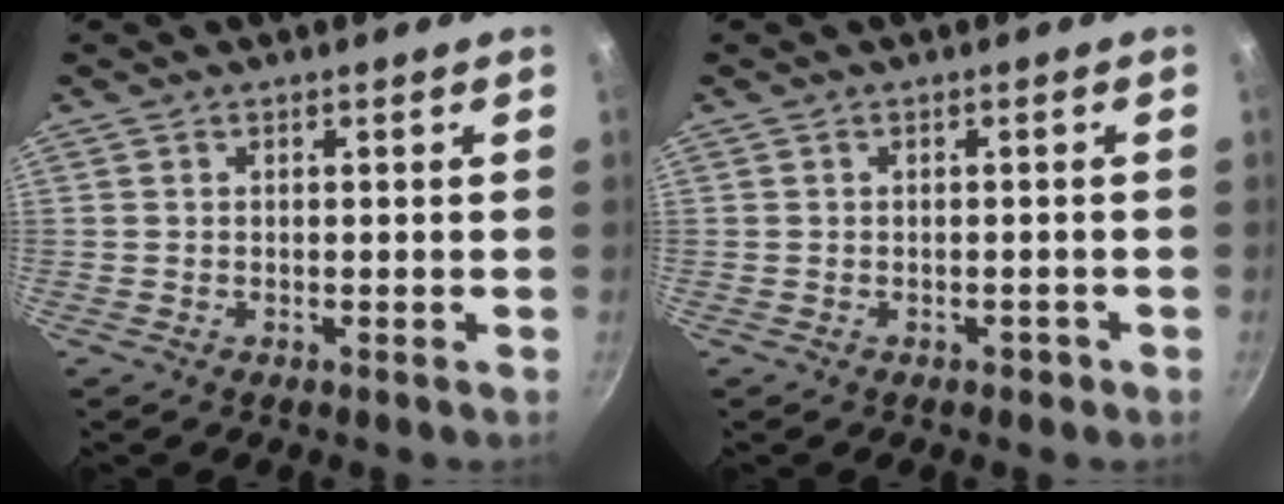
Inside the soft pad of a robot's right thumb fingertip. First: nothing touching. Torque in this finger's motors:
{"motor_torque": [-0.21, 0.08, -0.28, 0.14, 0.01]}